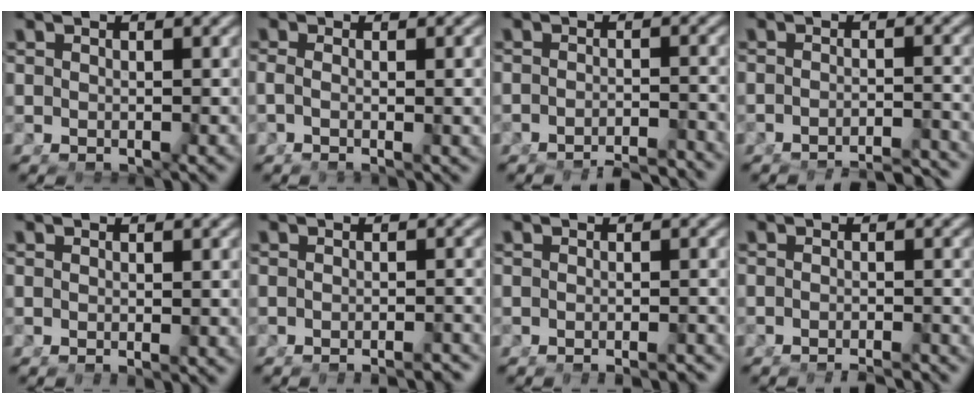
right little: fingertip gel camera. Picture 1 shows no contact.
{"total": 2.1, "force": [-0.5, -0.4, 2.0], "torque": [-0.039, -0.011, -0.004]}
{"total": 5.2, "force": [-5.1, 0.5, 1.0], "torque": [0.002, -0.010, -0.080]}
{"total": 8.1, "force": [-7.9, 1.0, 1.6], "torque": [-0.005, -0.015, -0.122]}
{"total": 0.8, "force": [-0.7, 0.0, 0.4], "torque": [-0.001, 0.000, -0.009]}
{"total": 3.5, "force": [-3.3, 0.4, 1.0], "torque": [-0.012, -0.002, -0.050]}
{"total": 2.9, "force": [-2.8, 0.4, 0.9], "torque": [-0.011, -0.003, -0.041]}
{"total": 4.0, "force": [-3.9, 0.3, 0.8], "torque": [-0.001, -0.006, -0.062]}